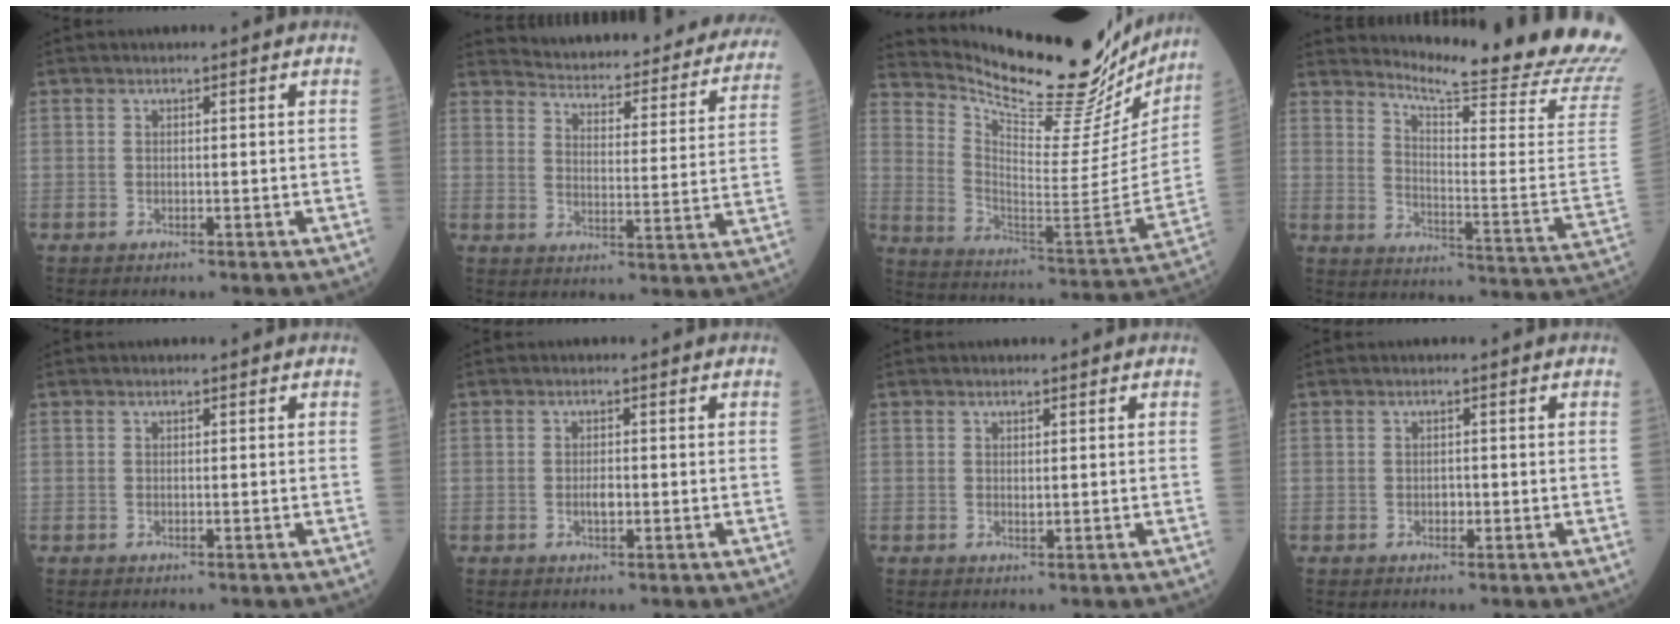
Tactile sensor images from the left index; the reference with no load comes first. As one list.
[{"total": 27.4, "force": [25.7, 5.4, 8.0], "torque": [-0.111, -0.076, 0.297]}, {"total": 24.7, "force": [22.8, 4.6, 8.5], "torque": [-0.144, -0.081, 0.319]}, {"total": 22.9, "force": [21.4, -1.8, 7.7], "torque": [-0.135, -0.155, 0.261]}, {"total": 0.0}, {"total": 1.5, "force": [-0.3, 0.6, 1.3], "torque": [-0.027, 0.000, -0.005]}, {"total": 0.8, "force": [0.4, 0.4, 0.6], "torque": [-0.011, -0.004, 0.006]}, {"total": 0.8, "force": [-0.3, 0.6, 0.5], "torque": [-0.009, 0.001, -0.006]}]